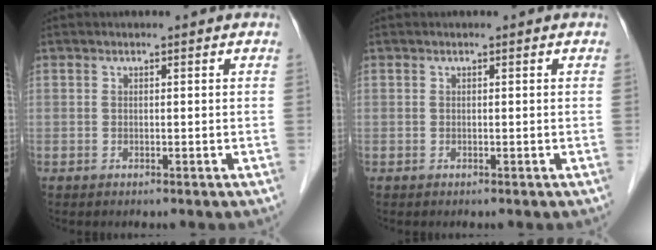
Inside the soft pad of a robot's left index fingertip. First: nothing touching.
{"total": 0.0}